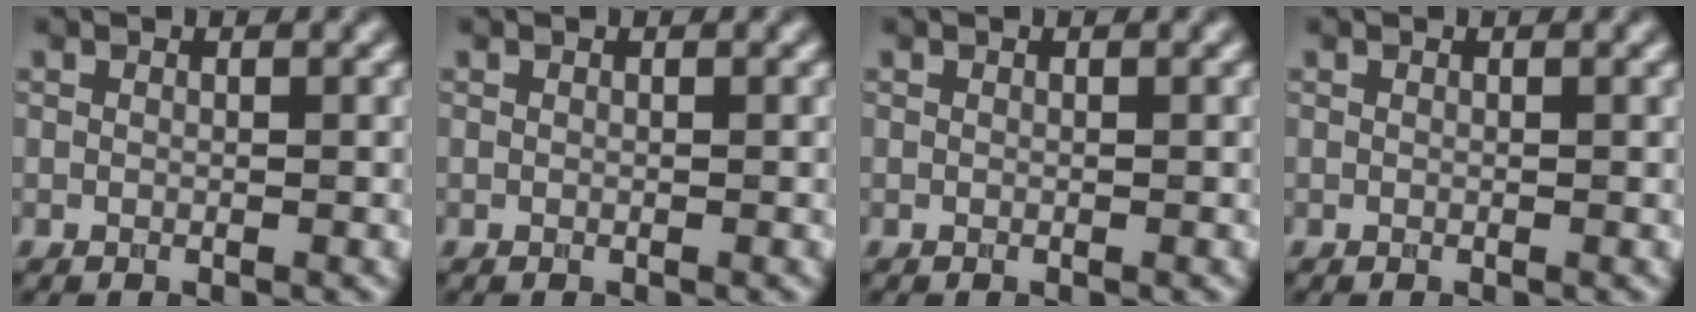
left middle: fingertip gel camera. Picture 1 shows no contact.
{"total": 0.0}
{"total": 0.0}
{"total": 0.0}